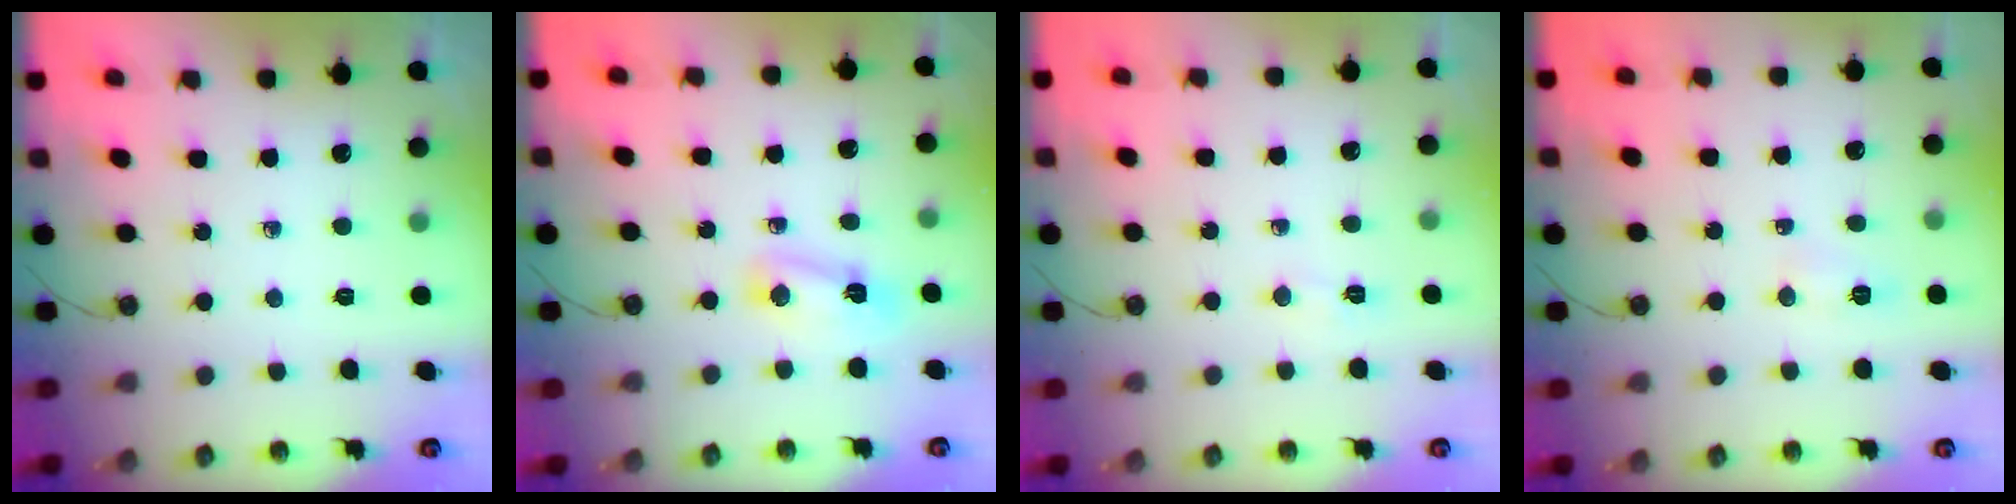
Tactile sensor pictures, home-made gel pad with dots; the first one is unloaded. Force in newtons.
{"total": 4.4, "press": 4.4, "slide": 0.3}
{"total": 14.2, "press": 5.3, "slide": 13.2}
{"total": 6.1, "press": 6.0, "slide": 0.8}